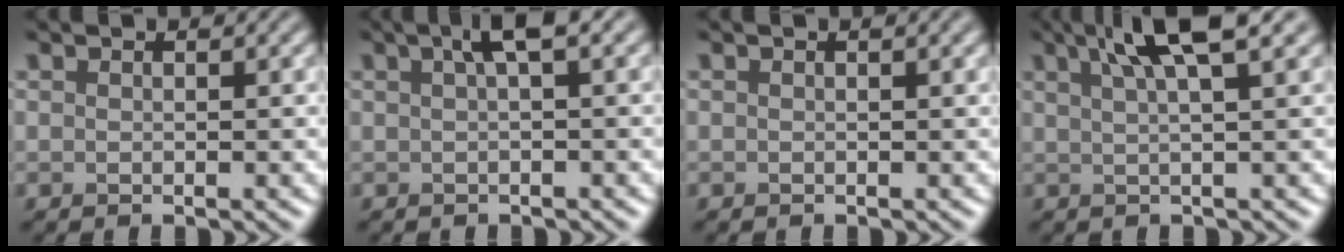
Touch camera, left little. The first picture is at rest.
{"total": 2.4, "force": [0.9, 0.4, 2.1], "torque": [-0.032, 0.013, 0.015]}
{"total": 0.5, "force": [0.2, 0.3, 0.4], "torque": [-0.006, 0.000, 0.003]}
{"total": 5.7, "force": [3.2, 1.0, 4.6], "torque": [-0.059, 0.018, 0.046]}